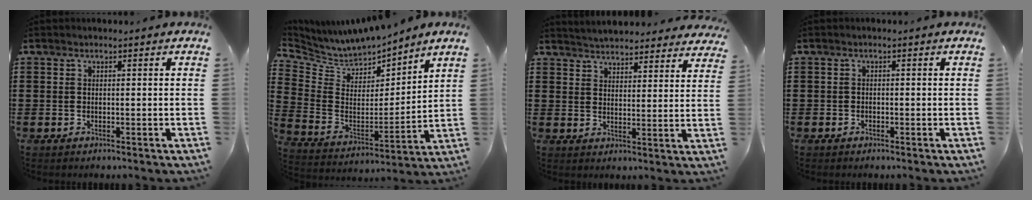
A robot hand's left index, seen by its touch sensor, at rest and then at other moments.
{"total": 6.8, "force": [6.5, 2.0, 0.4], "torque": [-0.051, -0.048, 0.113]}
{"total": 4.2, "force": [4.2, 0.1, 0.2], "torque": [-0.022, -0.021, 0.075]}
{"total": 0.8, "force": [-0.6, 0.5, 0.1], "torque": [-0.005, 0.001, -0.013]}